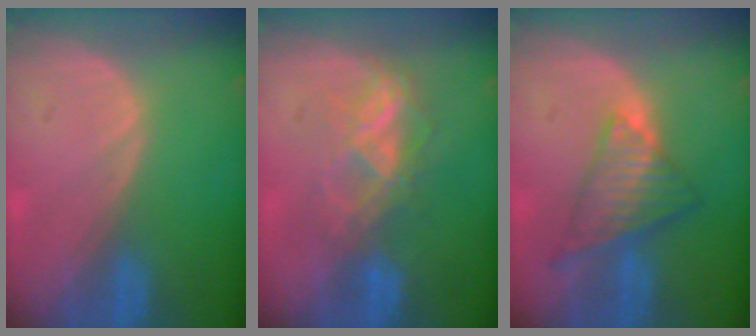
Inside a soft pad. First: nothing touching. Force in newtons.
{"total": 5.8, "press": 5.7, "slide": 1.3}
{"total": 7.6, "press": 6.4, "slide": 4.0}